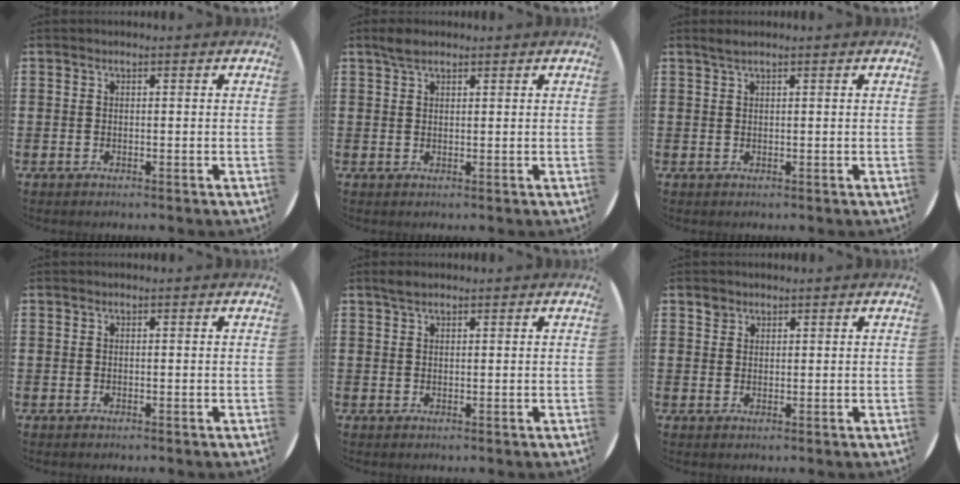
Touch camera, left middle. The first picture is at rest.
{"total": 2.1, "force": [1.7, 0.8, 1.0], "torque": [-0.014, 0.003, 0.029]}
{"total": 0.9, "force": [0.7, 0.0, 0.6], "torque": [-0.012, 0.003, 0.013]}
{"total": 0.0}
{"total": 1.3, "force": [1.1, 0.4, 0.6], "torque": [-0.013, 0.004, 0.021]}
{"total": 1.5, "force": [1.3, 0.8, -0.1], "torque": [0.007, -0.001, 0.024]}